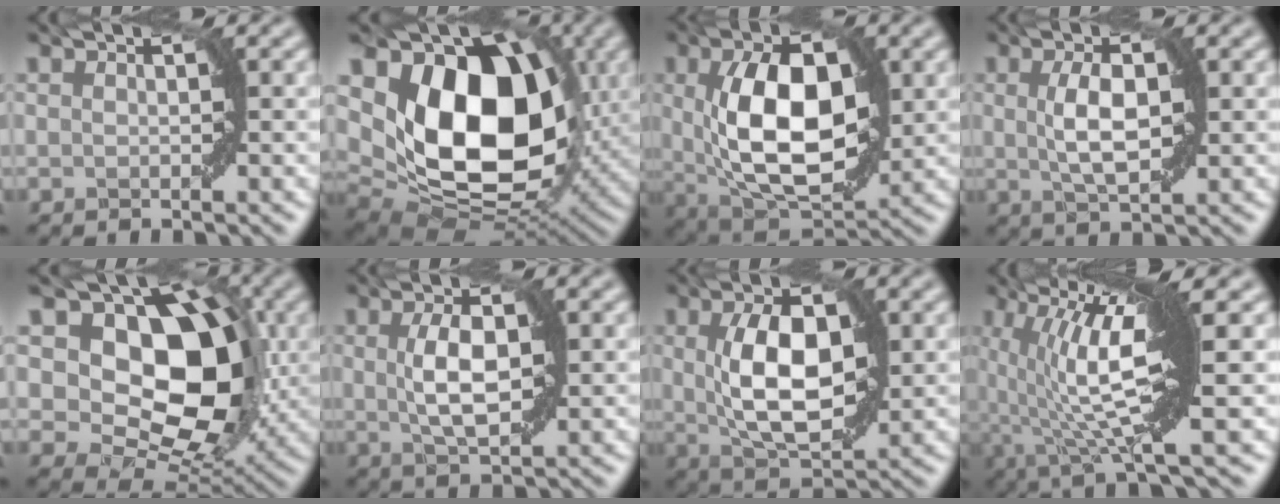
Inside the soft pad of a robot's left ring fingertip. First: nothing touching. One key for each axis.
{"total": 14.8, "fx": 3.1, "fy": 9.9, "fz": 10.5, "tx": -0.163, "ty": -0.013, "tz": 0.059}
{"total": 10.3, "fx": 0.7, "fy": 5.4, "fz": 8.7, "tx": -0.155, "ty": -0.003, "tz": 0.017}
{"total": 3.9, "fx": 0.4, "fy": 1.6, "fz": 3.6, "tx": -0.076, "ty": 0.002, "tz": 0.010}
{"total": 13.0, "fx": 2.5, "fy": 8.9, "fz": 9.1, "tx": -0.119, "ty": -0.007, "tz": 0.036}
{"total": 4.4, "fx": 0.4, "fy": 1.9, "fz": 3.9, "tx": -0.080, "ty": 0.002, "tz": 0.010}
{"total": 7.5, "fx": 0.6, "fy": 3.8, "fz": 6.5, "tx": -0.126, "ty": -0.001, "tz": 0.015}
{"total": 9.6, "fx": 1.5, "fy": 2.2, "fz": 9.3, "tx": -0.167, "ty": 0.005, "tz": 0.026}